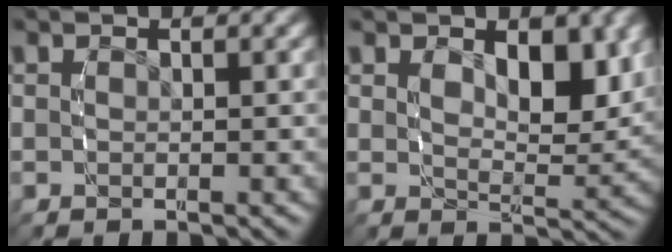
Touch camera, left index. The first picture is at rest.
{"total": 4.1, "force": [1.9, 1.5, 3.4], "torque": [-0.050, -0.019, 0.040]}